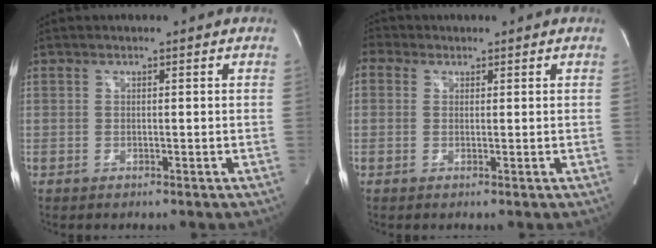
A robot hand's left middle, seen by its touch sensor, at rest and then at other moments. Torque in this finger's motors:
{"motor_torque": [1.11, -0.81, 1.05, 0.21]}